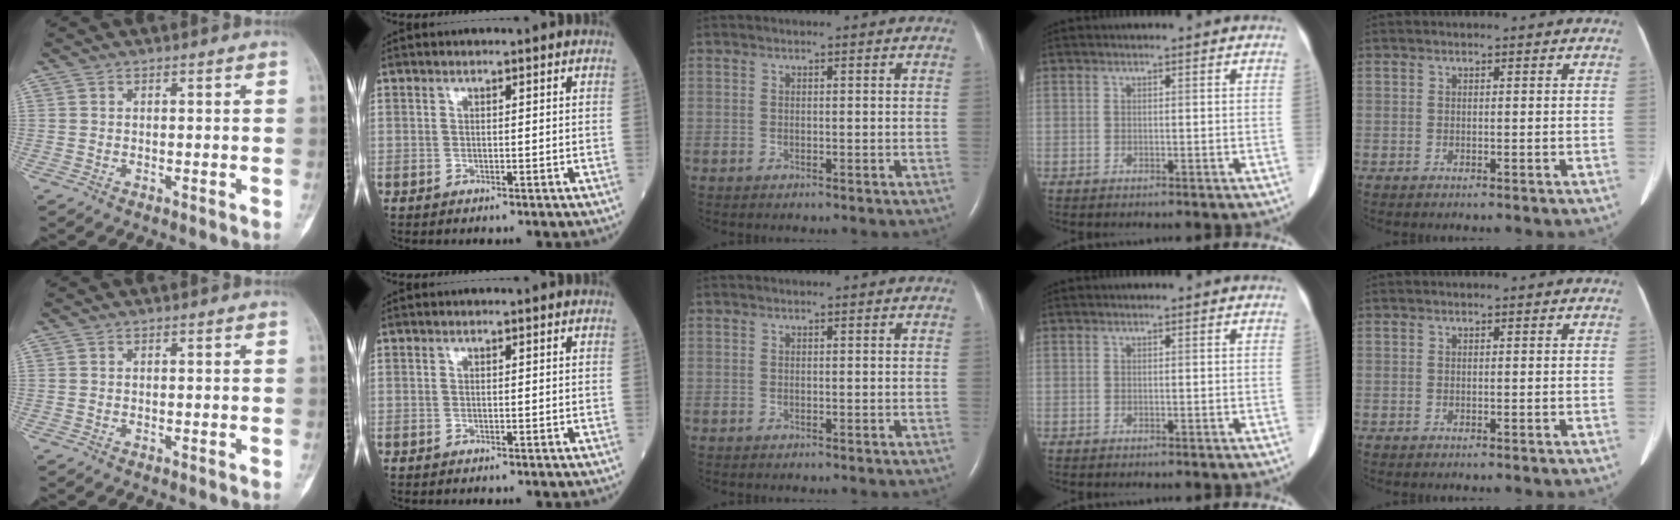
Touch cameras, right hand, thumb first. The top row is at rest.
{}